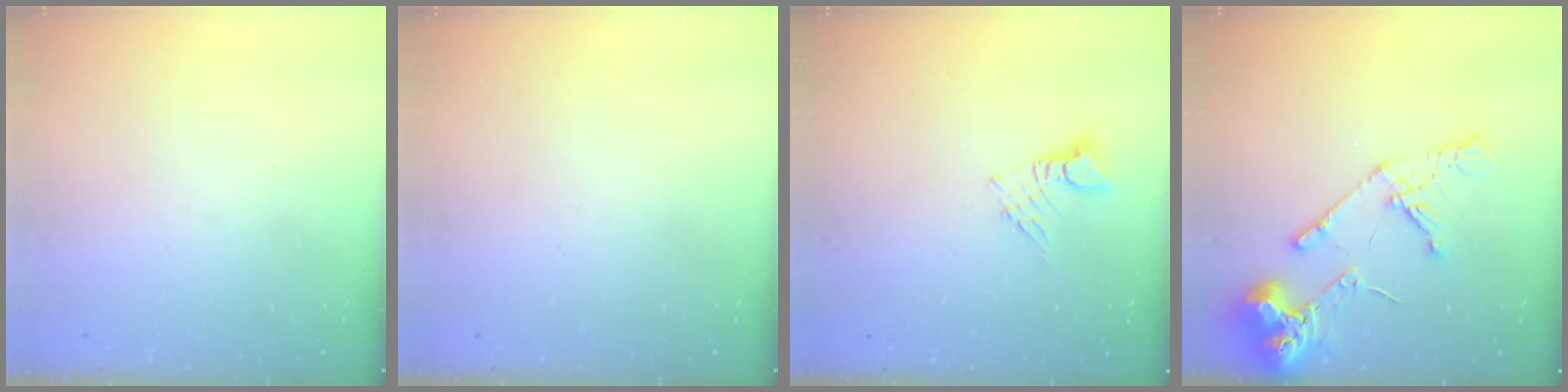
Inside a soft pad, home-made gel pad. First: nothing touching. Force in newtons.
{"total": 0.0}
{"total": 2.9, "press": 2.9, "slide": 0.3}
{"total": 15.0, "press": 14.9, "slide": 1.8}